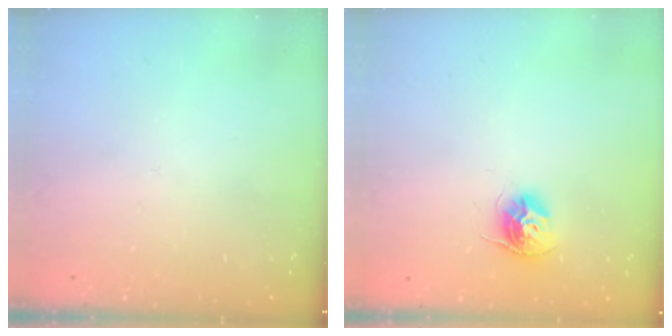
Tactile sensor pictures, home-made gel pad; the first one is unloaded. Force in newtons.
{"total": 10.6, "press": 10.5, "slide": 0.8}